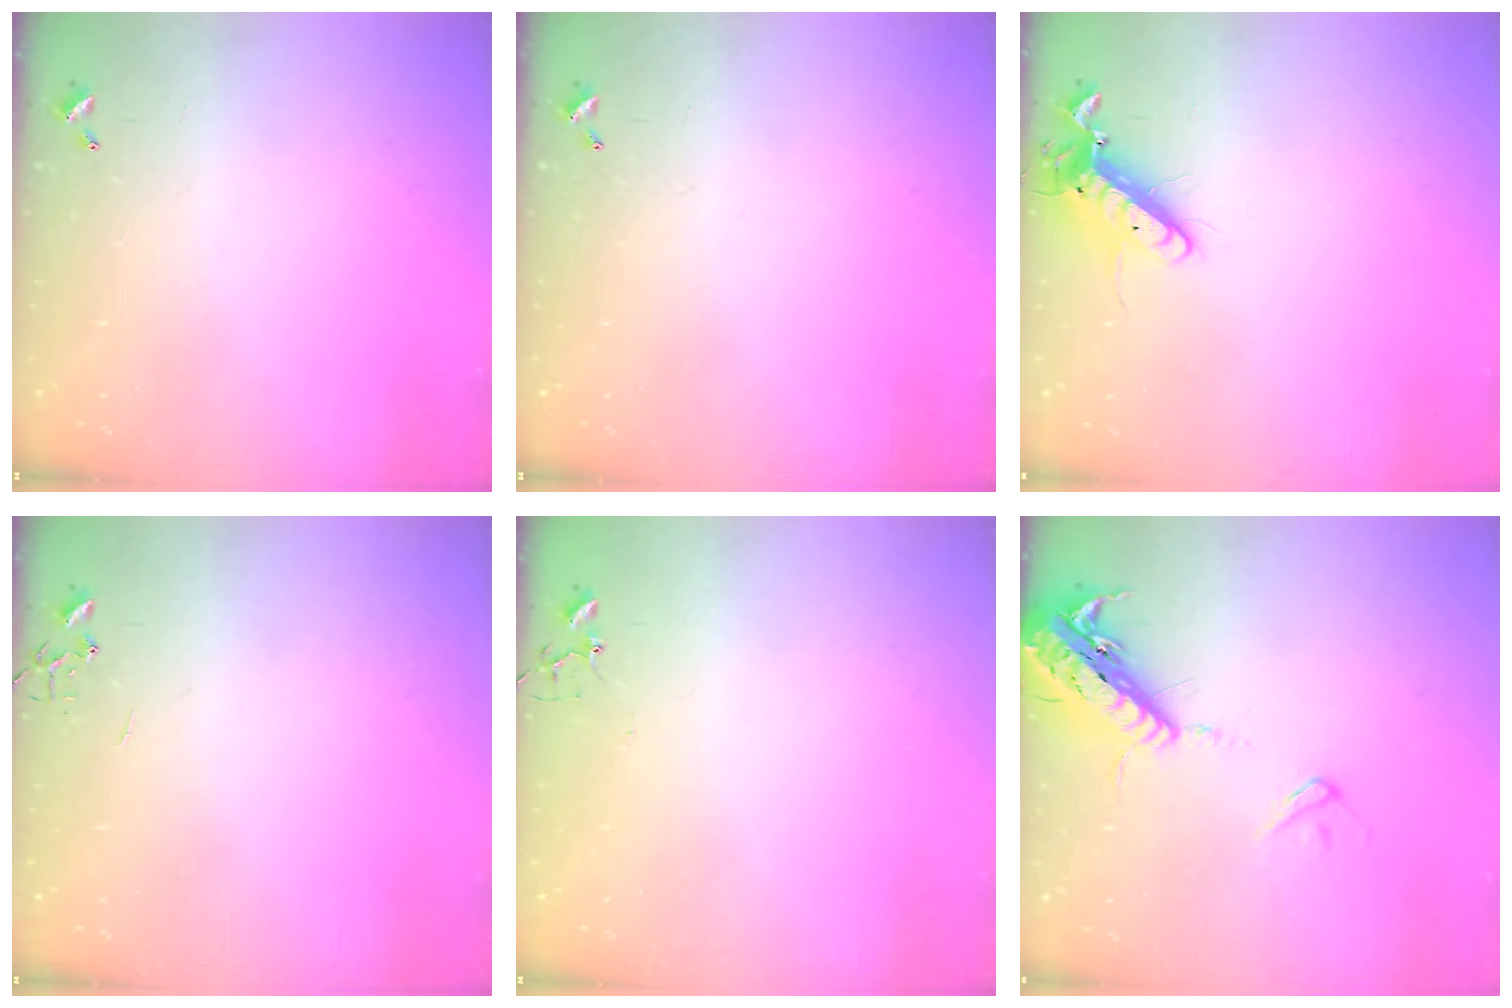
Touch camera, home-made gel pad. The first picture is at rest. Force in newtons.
{"total": 0.0}
{"total": 11.8, "press": 11.6, "slide": 2.2}
{"total": 0.0}
{"total": 3.9, "press": 3.9, "slide": 0.3}
{"total": 18.4, "press": 18.0, "slide": 4.0}